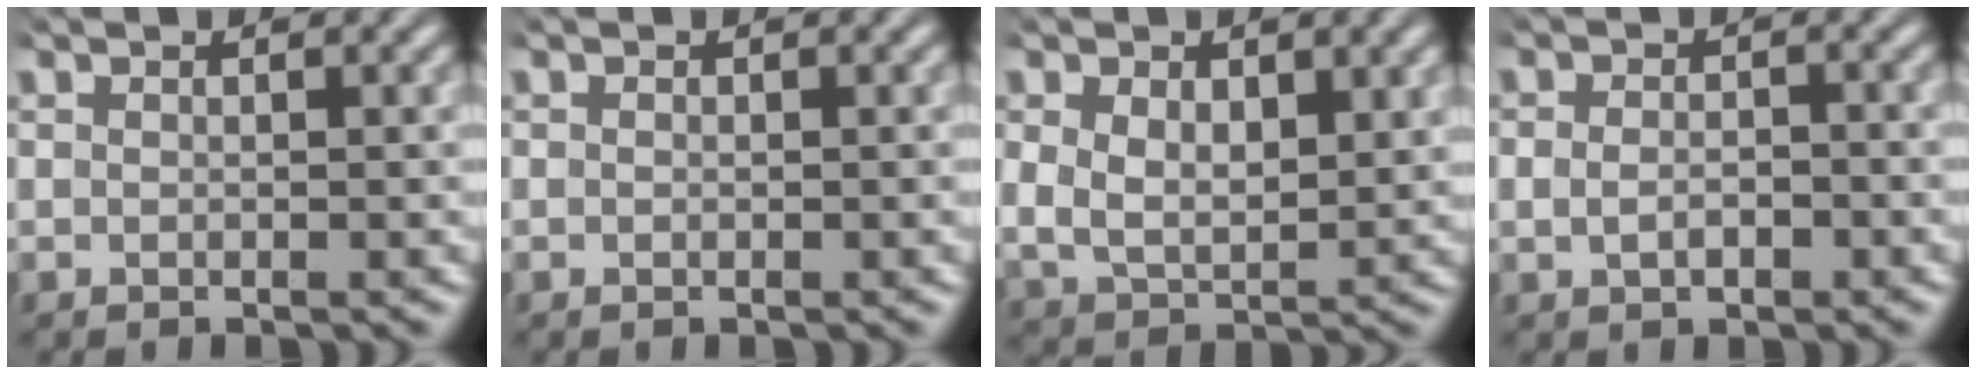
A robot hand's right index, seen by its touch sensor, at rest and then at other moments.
{"total": 0.0}
{"total": 5.7, "force": [0.4, 4.7, 3.1], "torque": [-0.084, -0.027, 0.017]}
{"total": 1.9, "force": [-0.7, 1.2, 1.3], "torque": [-0.022, -0.005, -0.007]}